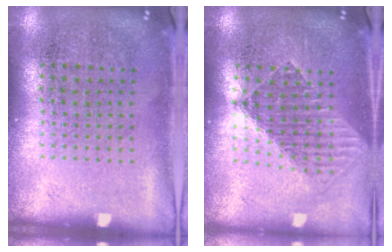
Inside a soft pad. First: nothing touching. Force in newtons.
{"total": 1.6, "press": 1.4, "slide": 0.7}